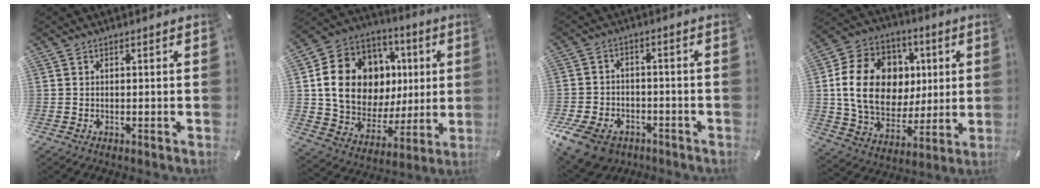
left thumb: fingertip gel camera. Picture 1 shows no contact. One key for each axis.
{"total": 18.1, "fx": 4.1, "fy": 14.9, "fz": 9.4, "tx": -0.171, "ty": -0.015, "tz": 0.091}
{"total": 9.2, "fx": -5.5, "fy": 6.2, "fz": 4.0, "tx": -0.091, "ty": 0.032, "tz": -0.101}
{"total": 19.7, "fx": 2.7, "fy": 16.0, "fz": 11.2, "tx": -0.217, "ty": 0.007, "tz": 0.056}